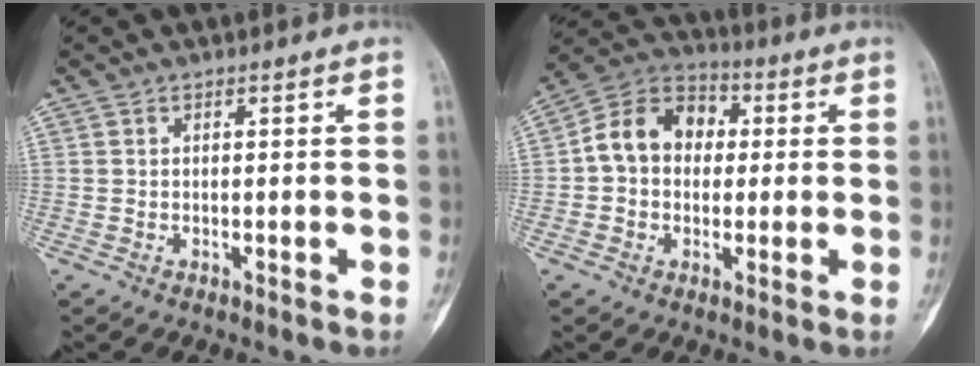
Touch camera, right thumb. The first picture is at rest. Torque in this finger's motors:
{"motor_torque": [0.16, 0.13, 0.88, -0.02, 0.09]}